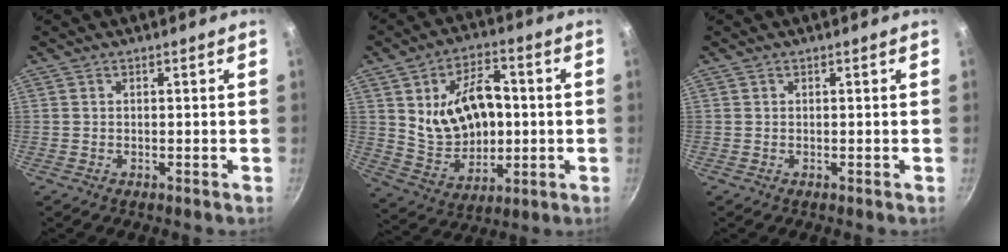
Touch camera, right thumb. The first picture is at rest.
{"total": 16.2, "force": [1.4, 10.6, 12.2], "torque": [-0.172, -0.002, 0.041]}
{"total": 0.0}